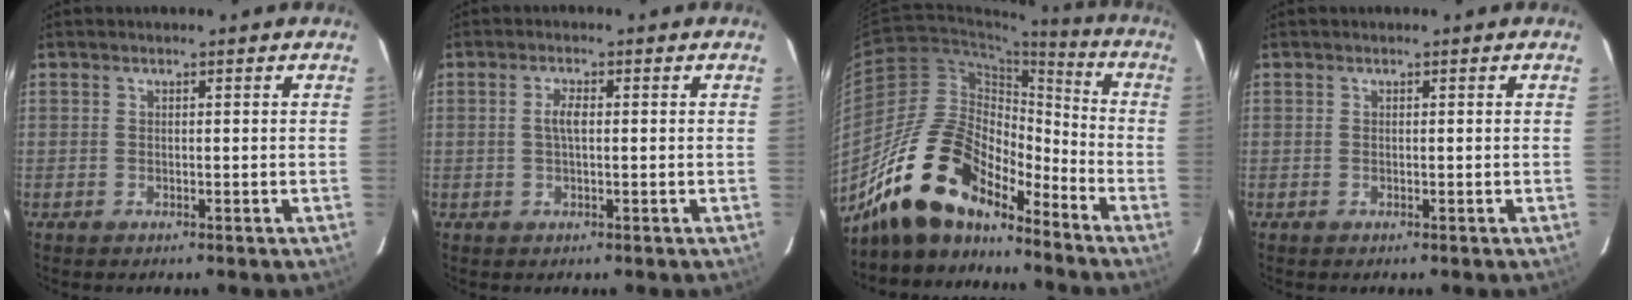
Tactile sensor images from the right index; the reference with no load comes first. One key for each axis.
{"total": 2.3, "fx": 0.1, "fy": 0.7, "fz": 2.2, "tx": -0.044, "ty": 0.004, "tz": 0.001}
{"total": 18.4, "fx": -14.5, "fy": 7.3, "fz": 8.6, "tx": -0.162, "ty": 0.010, "tz": -0.261}
{"total": 0.0}